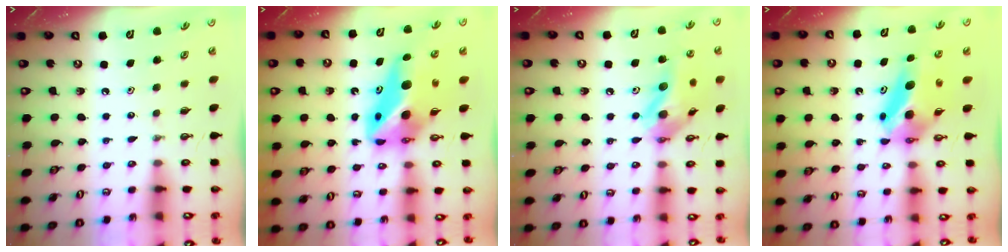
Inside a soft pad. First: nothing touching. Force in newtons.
{"total": 12.6, "press": 12.6, "slide": 1.0}
{"total": 14.8, "press": 14.7, "slide": 2.0}
{"total": 9.2, "press": 6.9, "slide": 6.0}